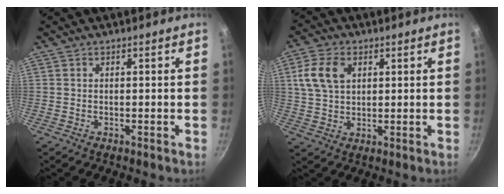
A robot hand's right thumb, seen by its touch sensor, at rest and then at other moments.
{"total": 8.3, "force": [2.7, 5.6, 5.6], "torque": [-0.097, 0.003, 0.050]}